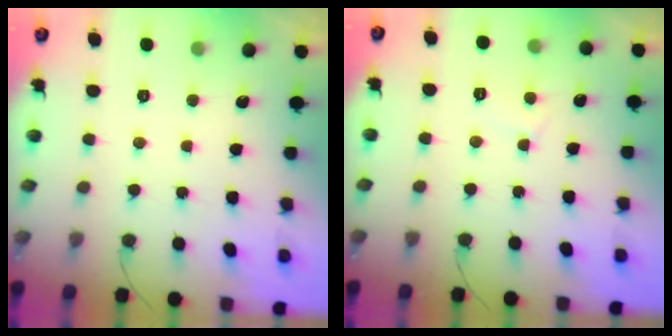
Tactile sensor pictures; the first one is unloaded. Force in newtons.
{"total": 3.1, "press": 3.1, "slide": 0.3}